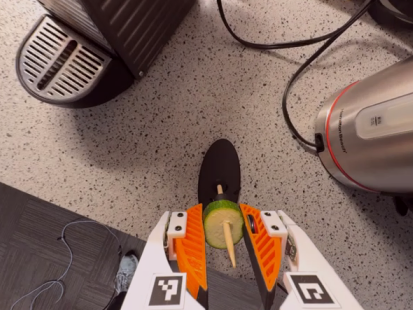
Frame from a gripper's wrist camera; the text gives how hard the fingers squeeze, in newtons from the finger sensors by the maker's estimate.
{"total": 11.2, "left": 10.8, "right": 11.6}